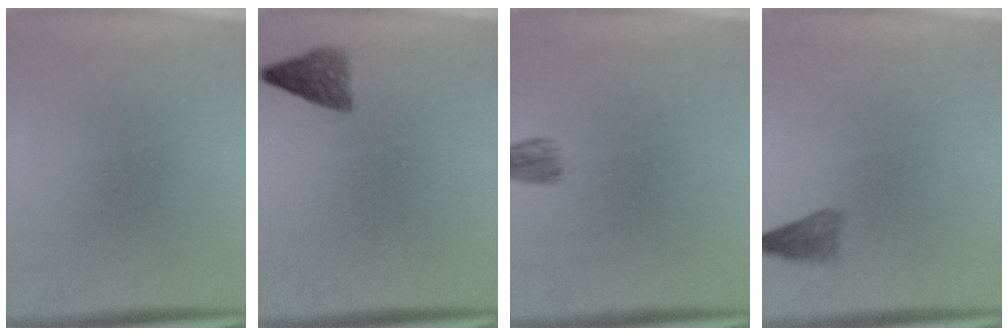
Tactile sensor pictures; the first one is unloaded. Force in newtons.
{"total": 2.6}
{"total": 2.1}
{"total": 1.7}